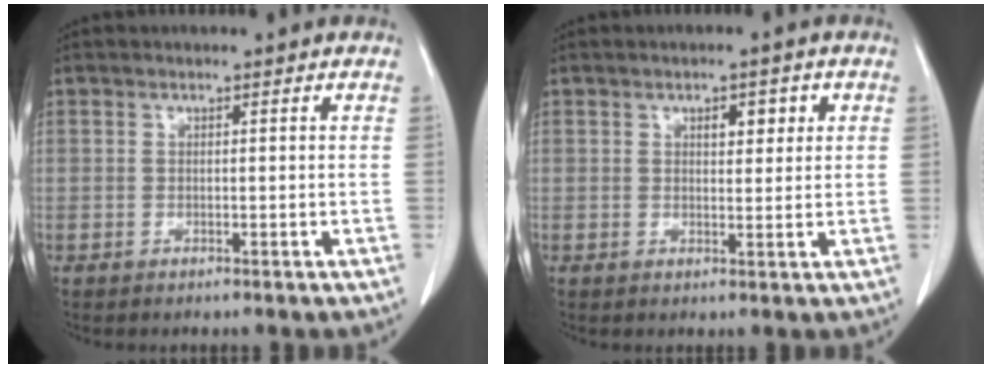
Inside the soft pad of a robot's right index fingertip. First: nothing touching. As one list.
[{"total": 3.2, "force": [1.2, 1.4, 2.6], "torque": [-0.035, 0.003, 0.017]}]